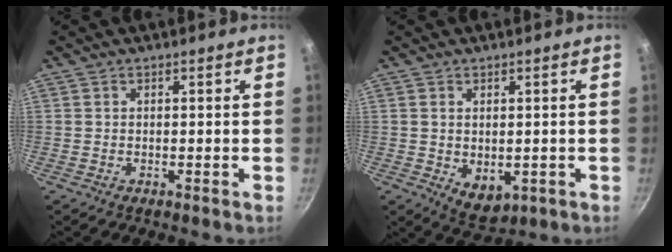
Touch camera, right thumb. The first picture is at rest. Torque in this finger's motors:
{"motor_torque": [-0.49, 0.26, 0.35, 0.37, 0.00]}